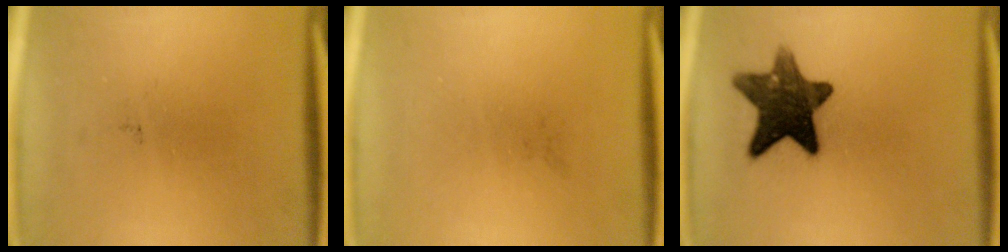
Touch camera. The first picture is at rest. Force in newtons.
{"total": 0.0}
{"total": 12.3}